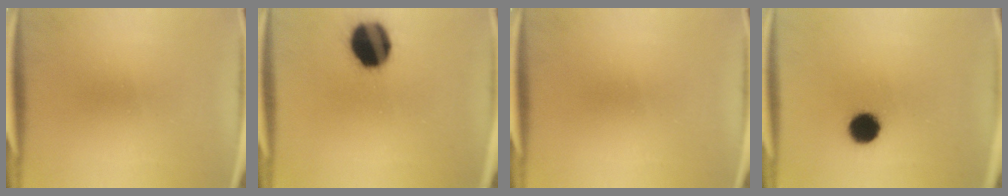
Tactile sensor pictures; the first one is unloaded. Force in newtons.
{"total": 15.7}
{"total": 0.0}
{"total": 8.6}